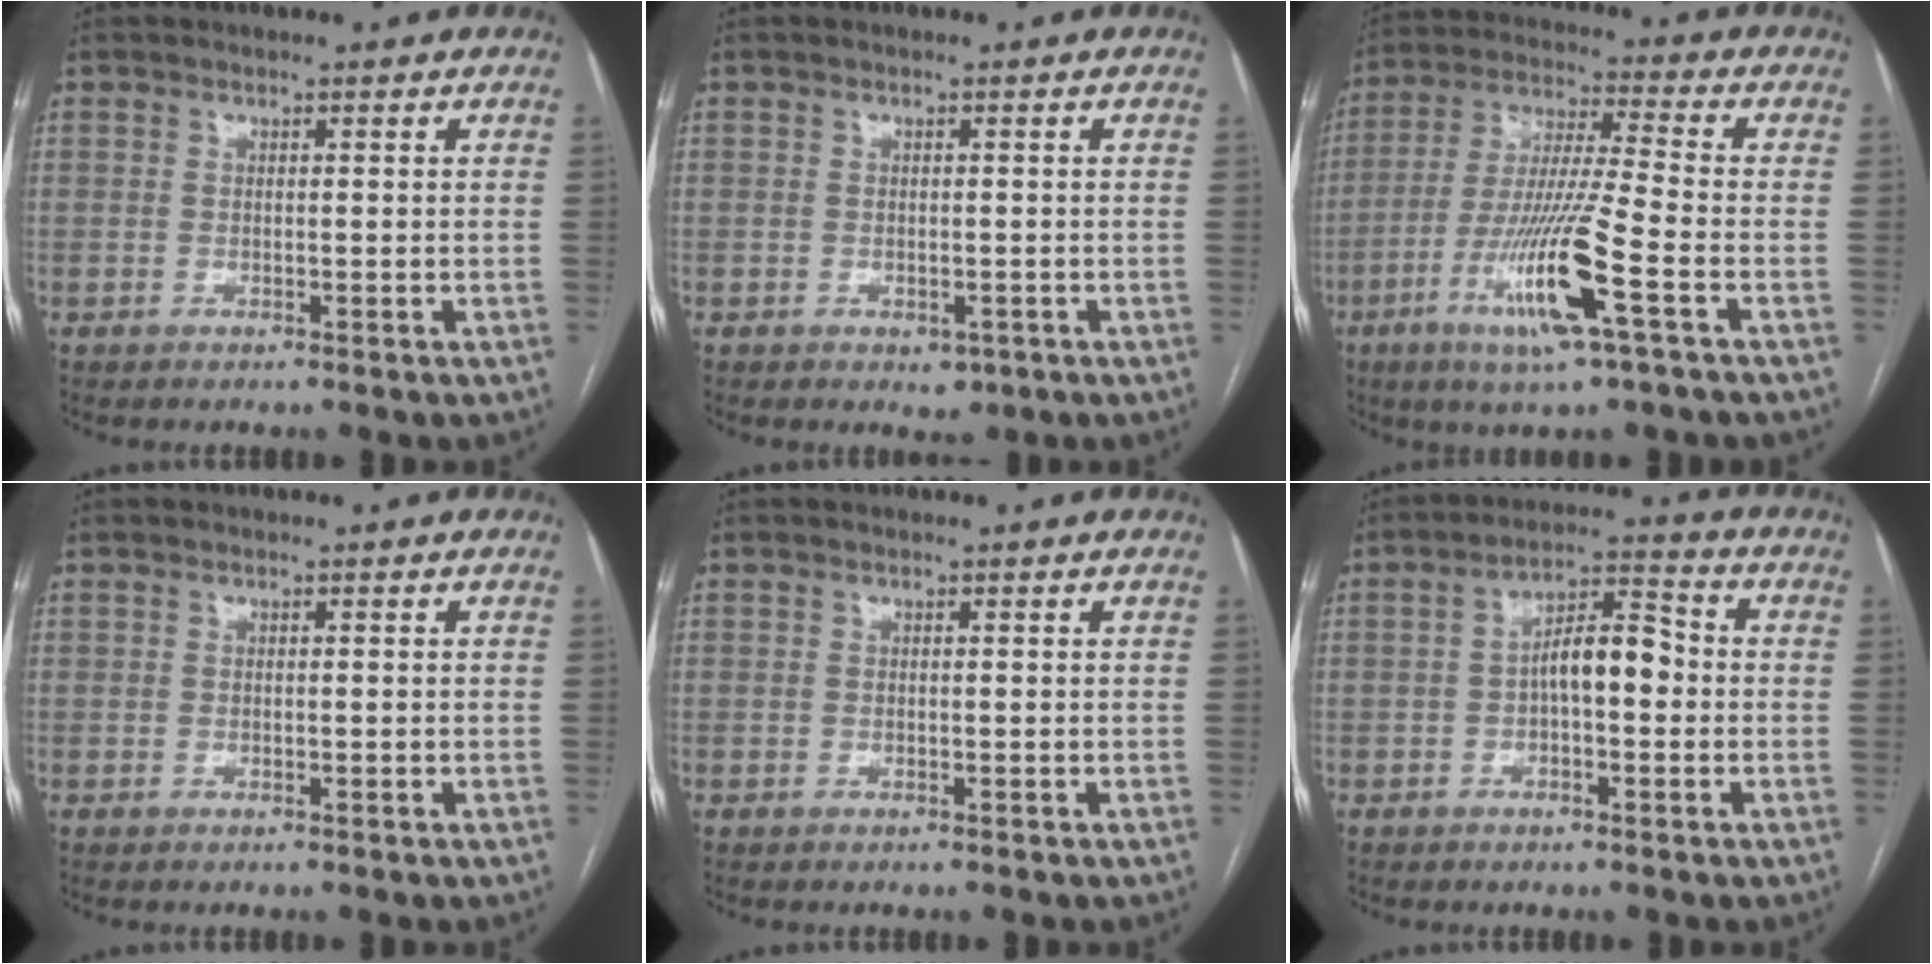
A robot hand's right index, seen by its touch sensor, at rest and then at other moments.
{"total": 2.0, "force": [-0.9, 1.4, 1.0], "torque": [-0.006, 0.002, -0.003]}
{"total": 14.2, "force": [-5.8, -0.2, 12.9], "torque": [-0.261, -0.019, -0.109]}
{"total": 0.0}
{"total": 0.0}
{"total": 7.3, "force": [-0.5, 2.6, 6.8], "torque": [-0.114, 0.031, -0.012]}